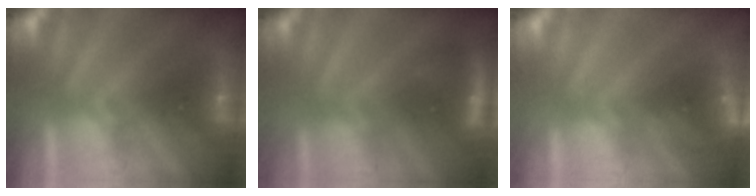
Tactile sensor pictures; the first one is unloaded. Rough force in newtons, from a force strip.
{"total": 2.9}
{"total": 2.5}